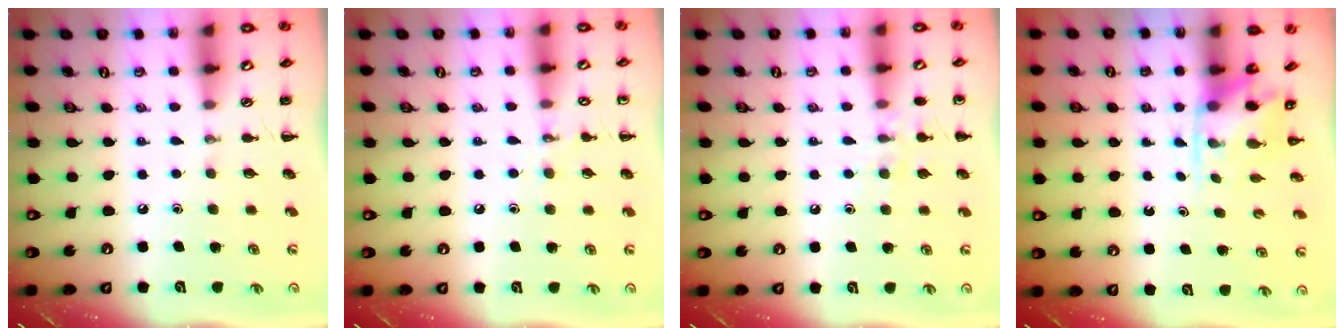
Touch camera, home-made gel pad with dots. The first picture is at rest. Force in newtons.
{"total": 5.8, "press": 5.6, "slide": 1.6}
{"total": 7.9, "press": 7.8, "slide": 1.6}
{"total": 4.8, "press": 4.7, "slide": 0.4}